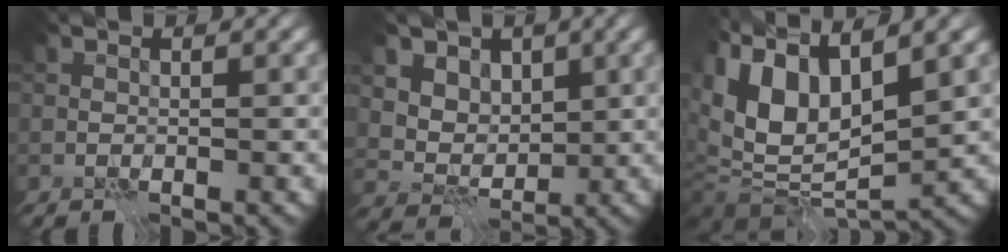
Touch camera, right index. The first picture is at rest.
{"total": 7.1, "force": [3.5, 5.4, 3.1], "torque": [-0.055, -0.002, 0.060]}
{"total": 12.3, "force": [2.4, 5.6, 10.7], "torque": [-0.227, 0.008, 0.047]}